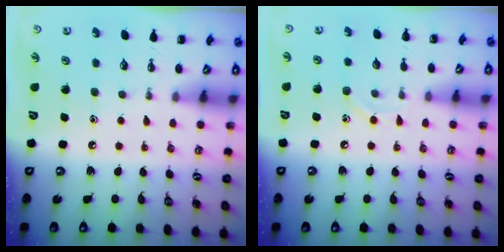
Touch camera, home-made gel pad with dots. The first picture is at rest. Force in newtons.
{"total": 5.5, "press": 5.3, "slide": 1.3}